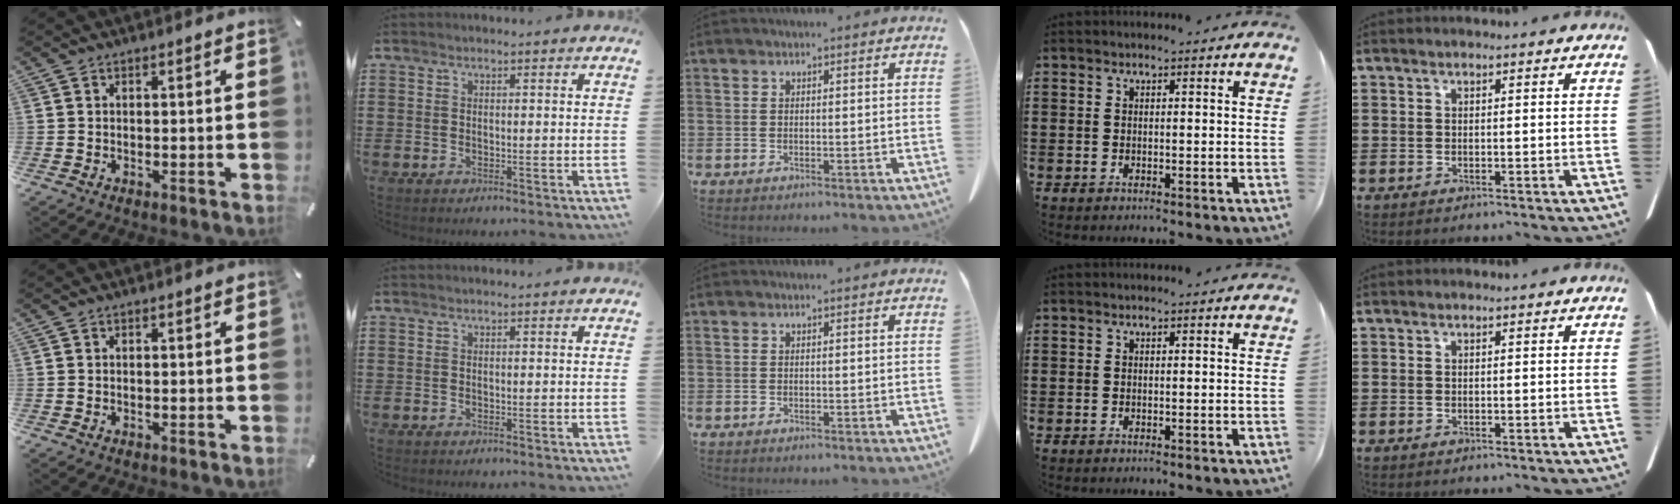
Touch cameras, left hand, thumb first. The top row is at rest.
{}